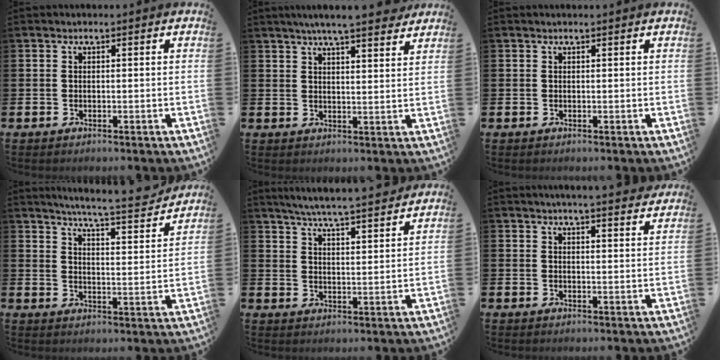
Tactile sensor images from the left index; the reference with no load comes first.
{"total": 6.2, "force": [5.8, 0.1, 2.2], "torque": [-0.048, -0.026, 0.100]}
{"total": 0.0}
{"total": 6.5, "force": [6.2, -0.1, 1.8], "torque": [-0.046, -0.049, 0.102]}
{"total": 6.2, "force": [6.0, -0.3, 1.5], "torque": [-0.044, -0.041, 0.103]}
{"total": 4.3, "force": [4.2, -0.4, 0.8], "torque": [-0.015, -0.023, 0.074]}